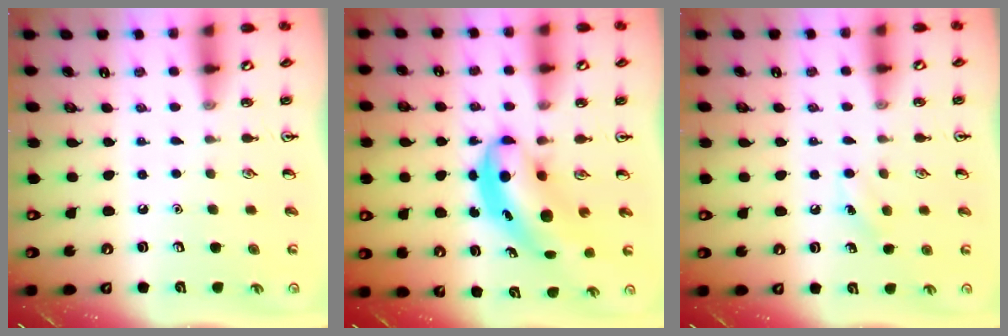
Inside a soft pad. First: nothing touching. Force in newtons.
{"total": 6.9, "press": 6.8, "slide": 1.2}
{"total": 4.9, "press": 4.6, "slide": 1.6}